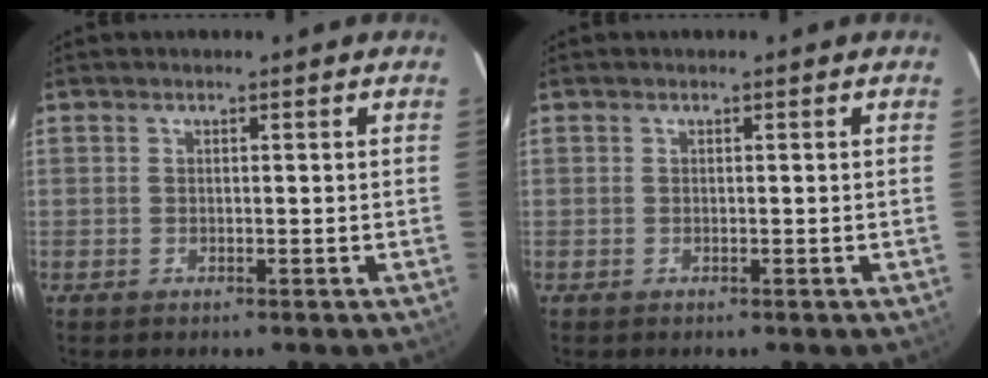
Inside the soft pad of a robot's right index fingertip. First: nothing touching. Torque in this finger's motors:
{"motor_torque": [0.00, 0.00, 0.00, 0.00]}